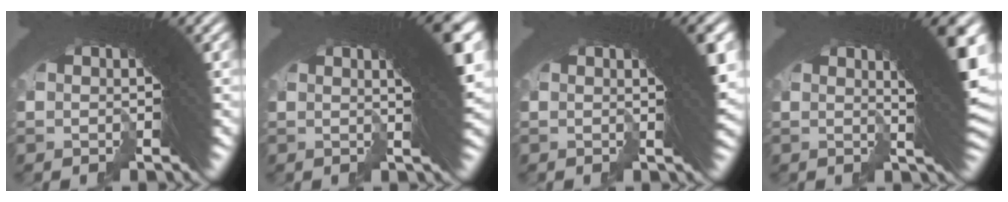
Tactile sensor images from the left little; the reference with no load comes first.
{"total": 5.6, "force": [1.6, 1.0, 5.3], "torque": [-0.058, 0.007, 0.022]}
{"total": 3.3, "force": [1.0, 0.4, 3.2], "torque": [-0.035, 0.005, 0.013]}
{"total": 6.2, "force": [1.7, 1.1, 5.8], "torque": [-0.063, 0.009, 0.021]}